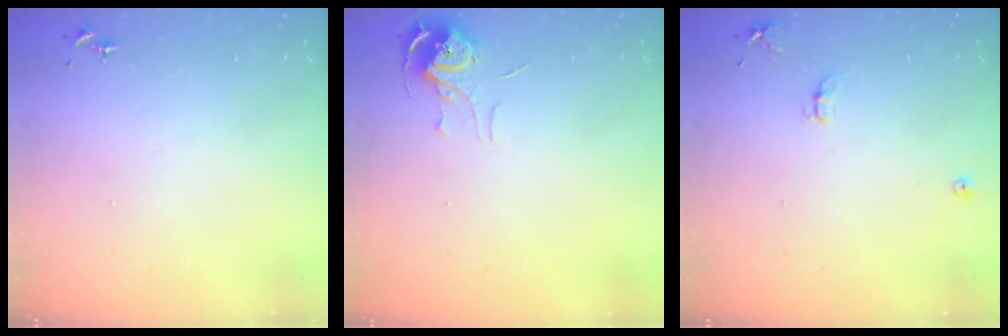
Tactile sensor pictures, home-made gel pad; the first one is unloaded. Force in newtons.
{"total": 6.2, "press": 6.1, "slide": 0.5}
{"total": 7.2, "press": 7.2, "slide": 0.8}